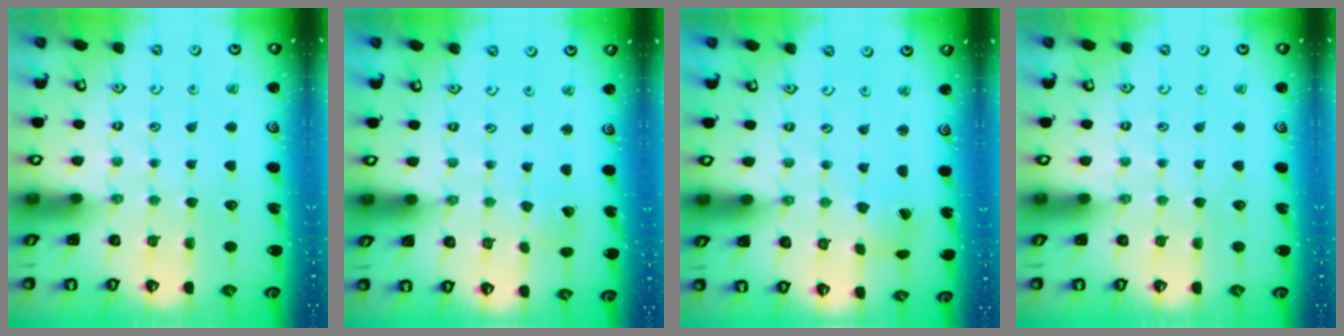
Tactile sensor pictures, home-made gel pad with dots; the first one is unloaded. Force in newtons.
{"total": 2.7, "press": 2.6, "slide": 0.4}
{"total": 1.2, "press": 1.2, "slide": 0.2}
{"total": 0.0}